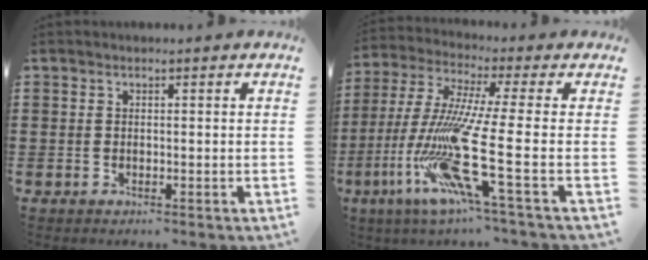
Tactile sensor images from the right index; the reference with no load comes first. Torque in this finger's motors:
{"motor_torque": [2.14, 0.00, 1.06, 0.21]}